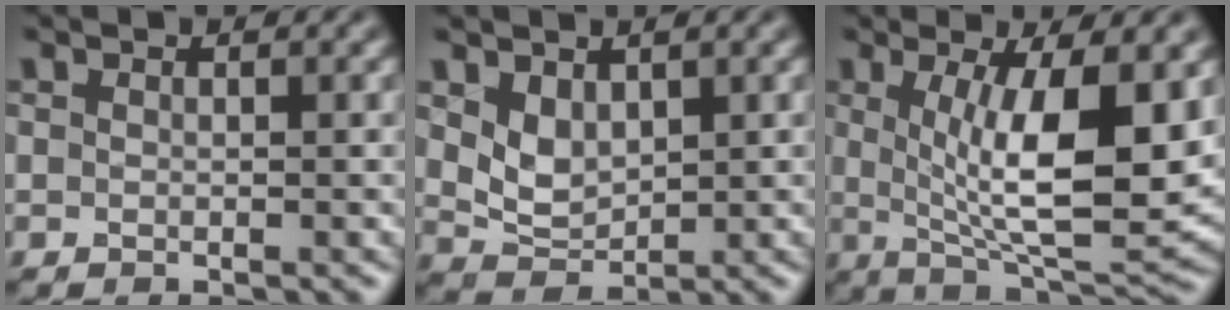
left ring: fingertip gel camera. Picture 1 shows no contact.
{"total": 2.7, "force": [1.2, 1.9, 1.6], "torque": [-0.034, -0.008, 0.031]}
{"total": 10.1, "force": [1.3, 3.0, 9.5], "torque": [-0.151, -0.018, 0.030]}